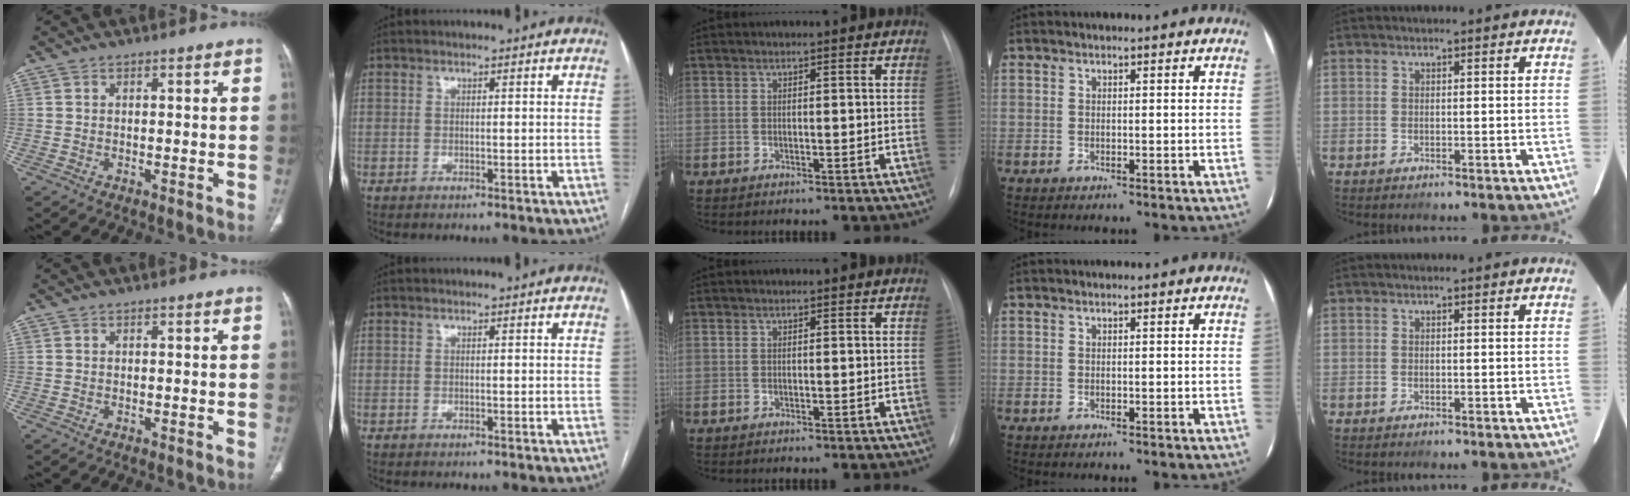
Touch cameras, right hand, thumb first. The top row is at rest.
{}